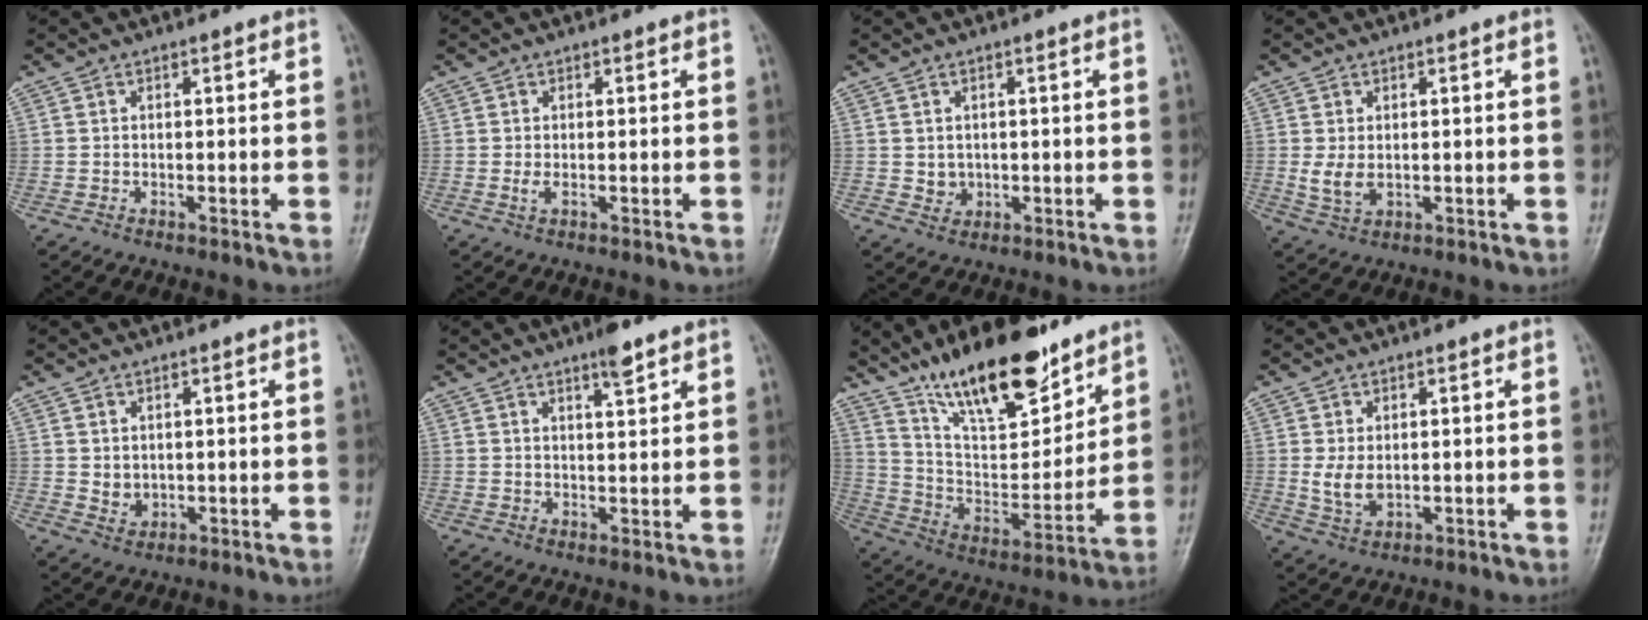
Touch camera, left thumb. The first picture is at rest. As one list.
[{"total": 1.6, "force": [0.1, 0.7, 1.4], "torque": [-0.026, 0.000, 0.005]}, {"total": 2.5, "force": [0.2, 2.3, 1.1], "torque": [-0.008, -0.001, 0.009]}, {"total": 4.1, "force": [0.3, 2.6, 3.1], "torque": [-0.059, -0.009, 0.011]}, {"total": 2.8, "force": [0.6, 2.2, 1.7], "torque": [-0.019, -0.009, 0.018]}, {"total": 4.0, "force": [2.8, 0.8, 2.8], "torque": [-0.040, -0.016, 0.044]}, {"total": 21.6, "force": [15.4, 7.7, 13.1], "torque": [-0.169, -0.079, 0.271]}, {"total": 4.6, "force": [0.5, 2.9, 3.5], "torque": [-0.060, -0.011, 0.016]}]